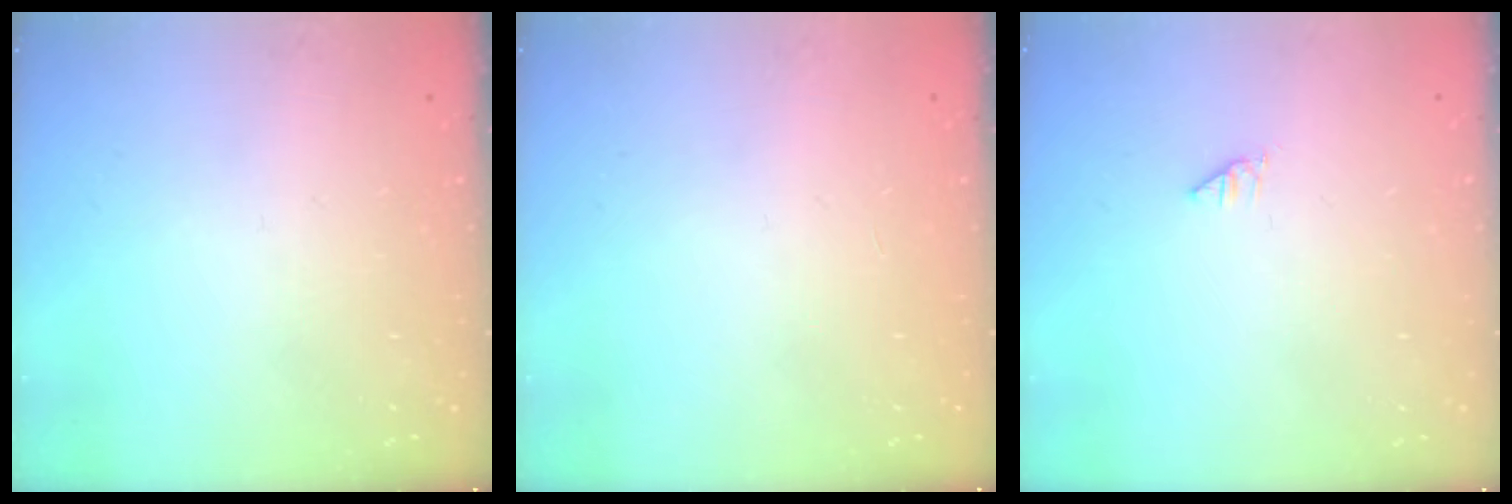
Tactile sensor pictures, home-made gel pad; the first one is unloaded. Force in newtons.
{"total": 0.0}
{"total": 0.0}